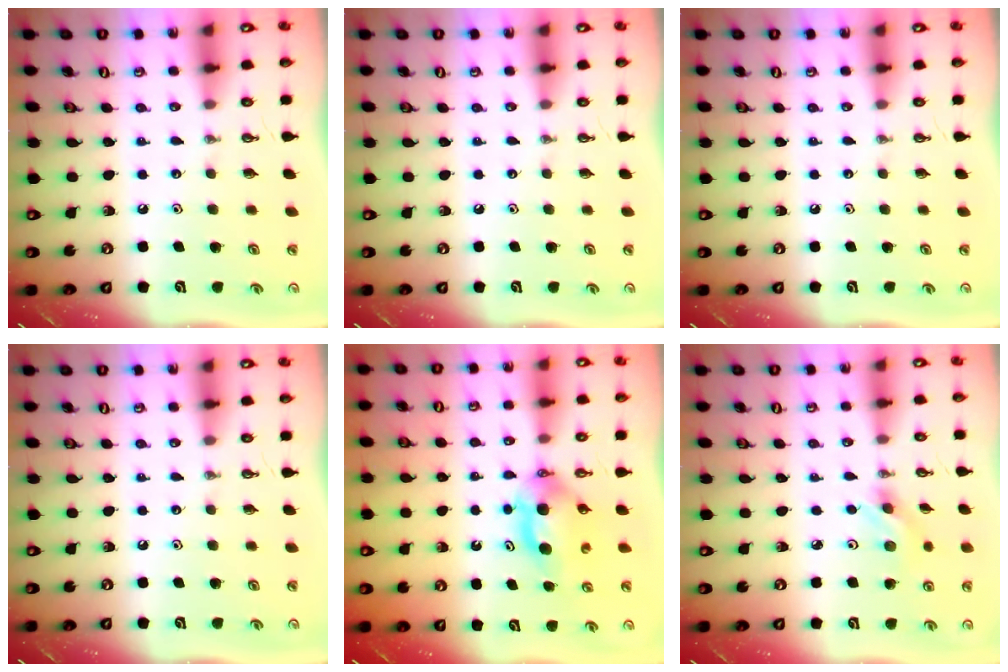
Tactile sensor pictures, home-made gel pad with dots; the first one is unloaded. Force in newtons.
{"total": 0.0}
{"total": 0.0}
{"total": 0.0}
{"total": 6.3, "press": 5.1, "slide": 3.6}
{"total": 3.4, "press": 3.2, "slide": 1.0}